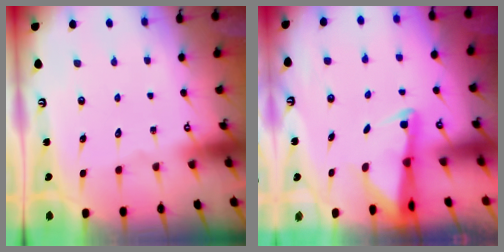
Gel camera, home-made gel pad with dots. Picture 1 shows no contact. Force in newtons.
{"total": 2.6, "press": 2.6, "slide": 0.5}